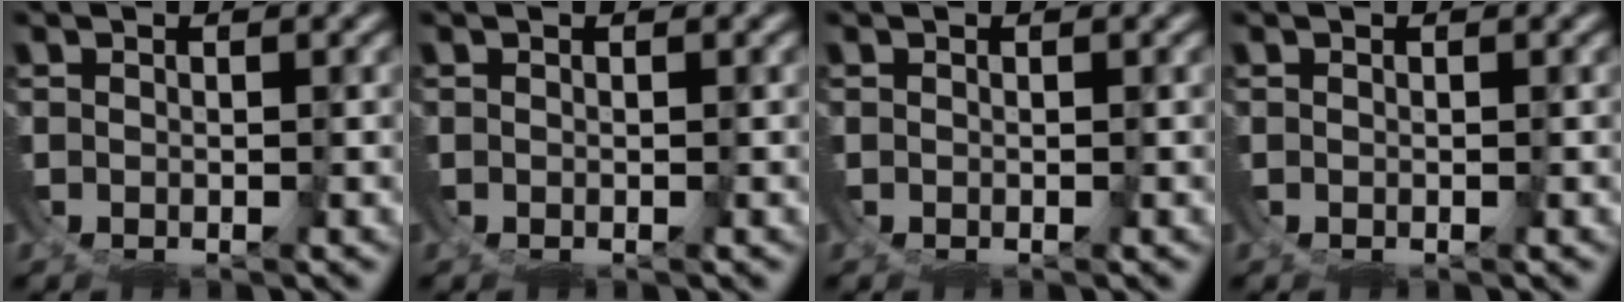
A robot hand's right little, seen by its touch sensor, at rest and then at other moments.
{"total": 0.0}
{"total": 0.0}
{"total": 0.0}